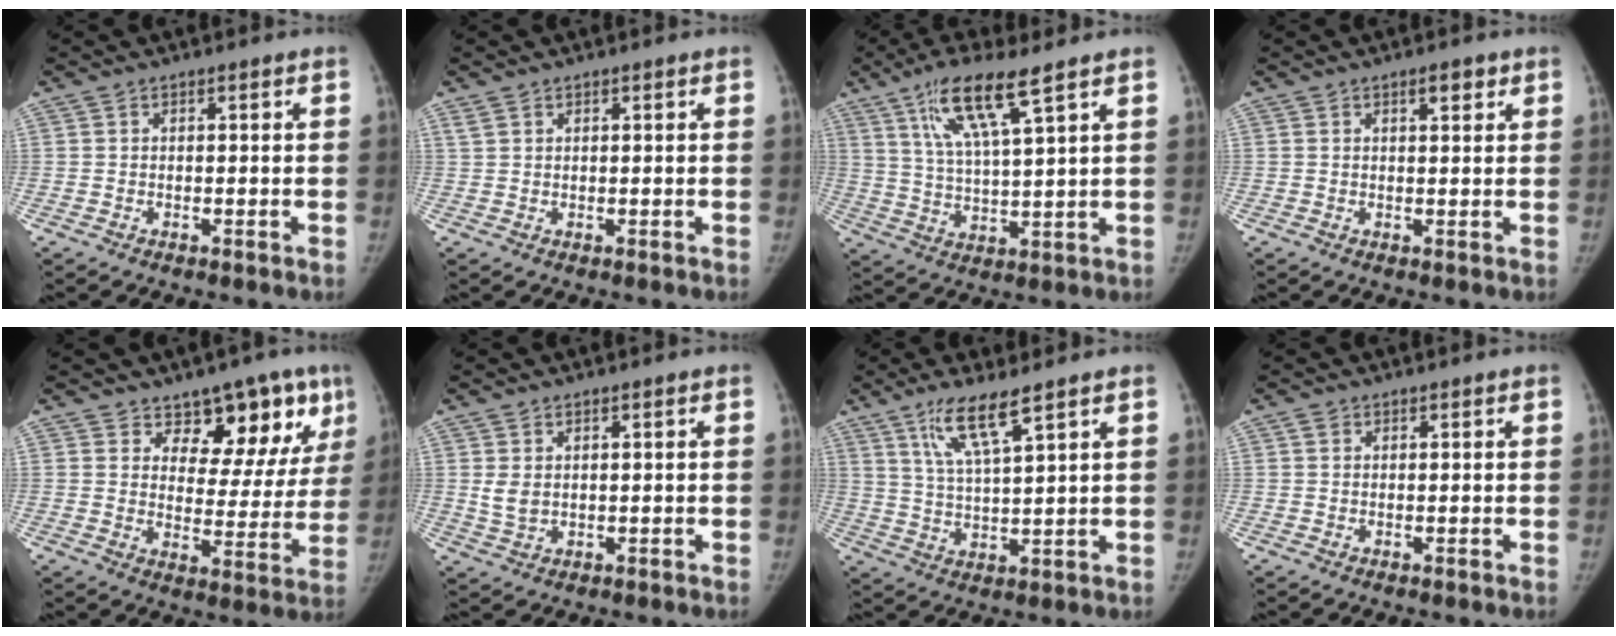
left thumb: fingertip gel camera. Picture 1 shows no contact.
{"total": 1.2, "force": [0.9, 0.6, 0.5], "torque": [-0.008, 0.004, 0.020]}
{"total": 11.5, "force": [6.6, 1.6, 9.3], "torque": [-0.177, -0.024, 0.129]}
{"total": 2.6, "force": [1.5, 1.0, 1.8], "torque": [-0.019, -0.006, 0.020]}
{"total": 13.9, "force": [8.9, 7.4, 7.5], "torque": [-0.028, -0.049, 0.120]}
{"total": 2.9, "force": [0.7, 2.0, 2.0], "torque": [-0.034, -0.004, 0.019]}
{"total": 8.4, "force": [5.3, 1.0, 6.4], "torque": [-0.124, -0.028, 0.110]}
{"total": 0.9, "force": [0.4, 0.7, 0.3], "torque": [-0.003, 0.001, 0.007]}